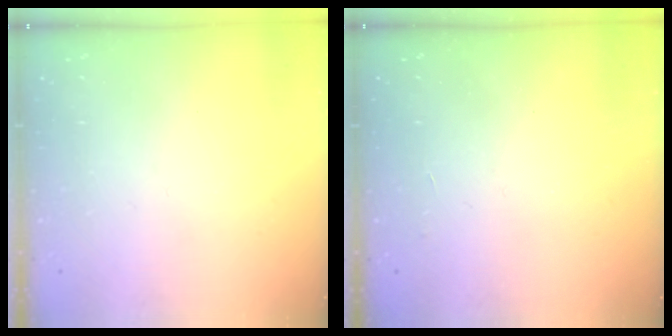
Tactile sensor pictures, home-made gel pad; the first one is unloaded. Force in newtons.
{"total": 2.2, "press": 2.2, "slide": 0.4}